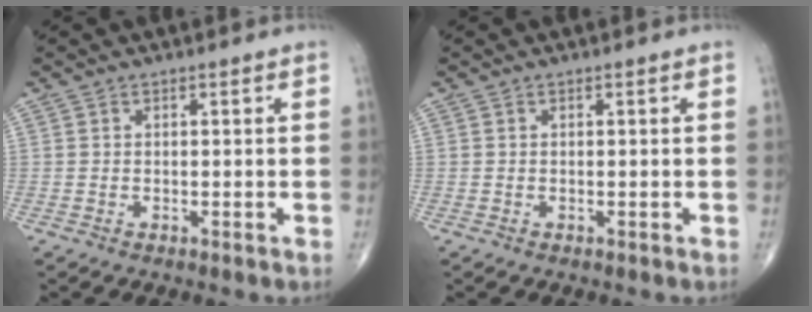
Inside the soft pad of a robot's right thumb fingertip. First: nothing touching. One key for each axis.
{"total": 0.0}